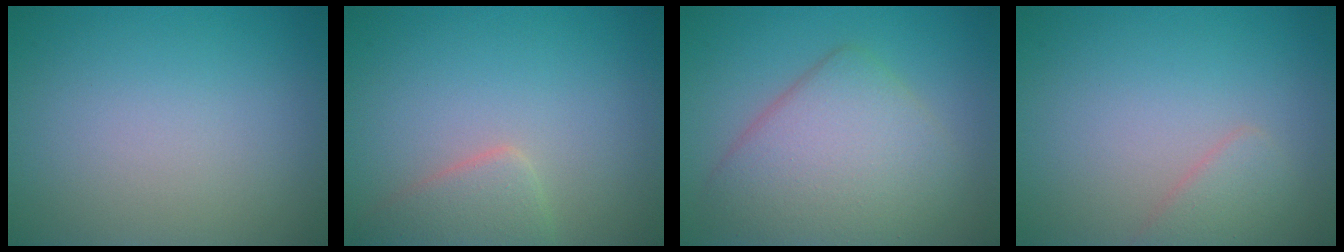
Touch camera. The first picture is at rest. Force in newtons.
{"total": 2.7, "press": 2.7, "slide": 0.1}
{"total": 6.6, "press": 6.6, "slide": 0.3}
{"total": 1.6, "press": 1.6, "slide": 0.1}